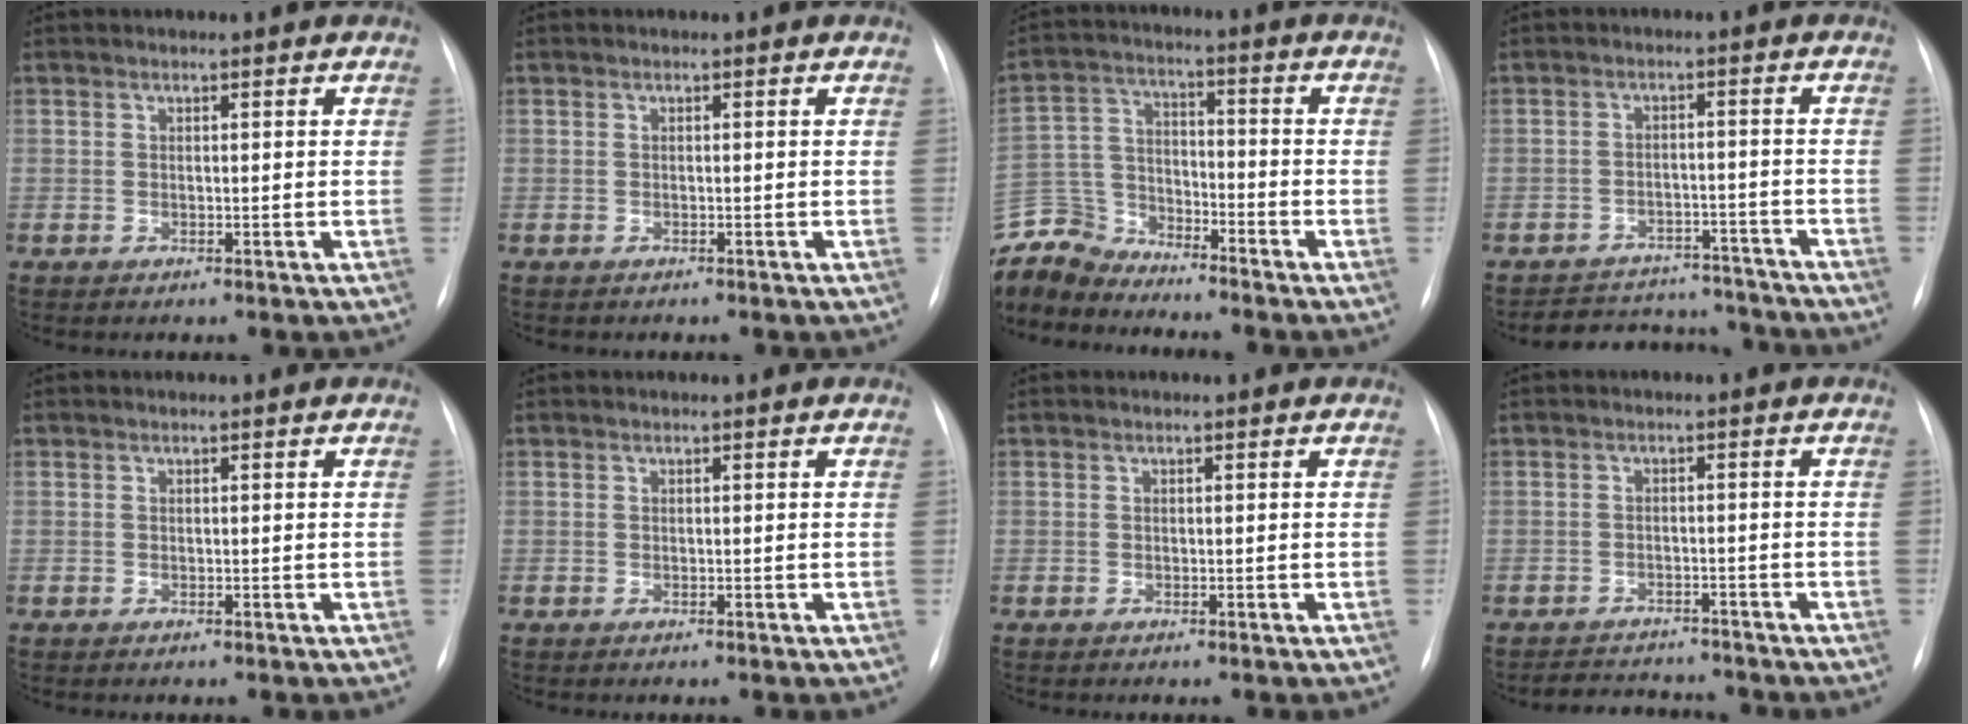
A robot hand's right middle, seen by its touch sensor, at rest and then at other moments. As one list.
[{"total": 0.0}, {"total": 9.7, "force": [-9.5, 1.7, 0.2], "torque": [-0.011, 0.010, -0.191]}, {"total": 10.9, "force": [-10.3, 3.3, 0.9], "torque": [-0.010, 0.017, -0.134]}, {"total": 0.0}, {"total": 0.0}, {"total": 0.0}, {"total": 6.3, "force": [-5.9, 1.8, 0.8], "torque": [-0.015, 0.003, -0.082]}]